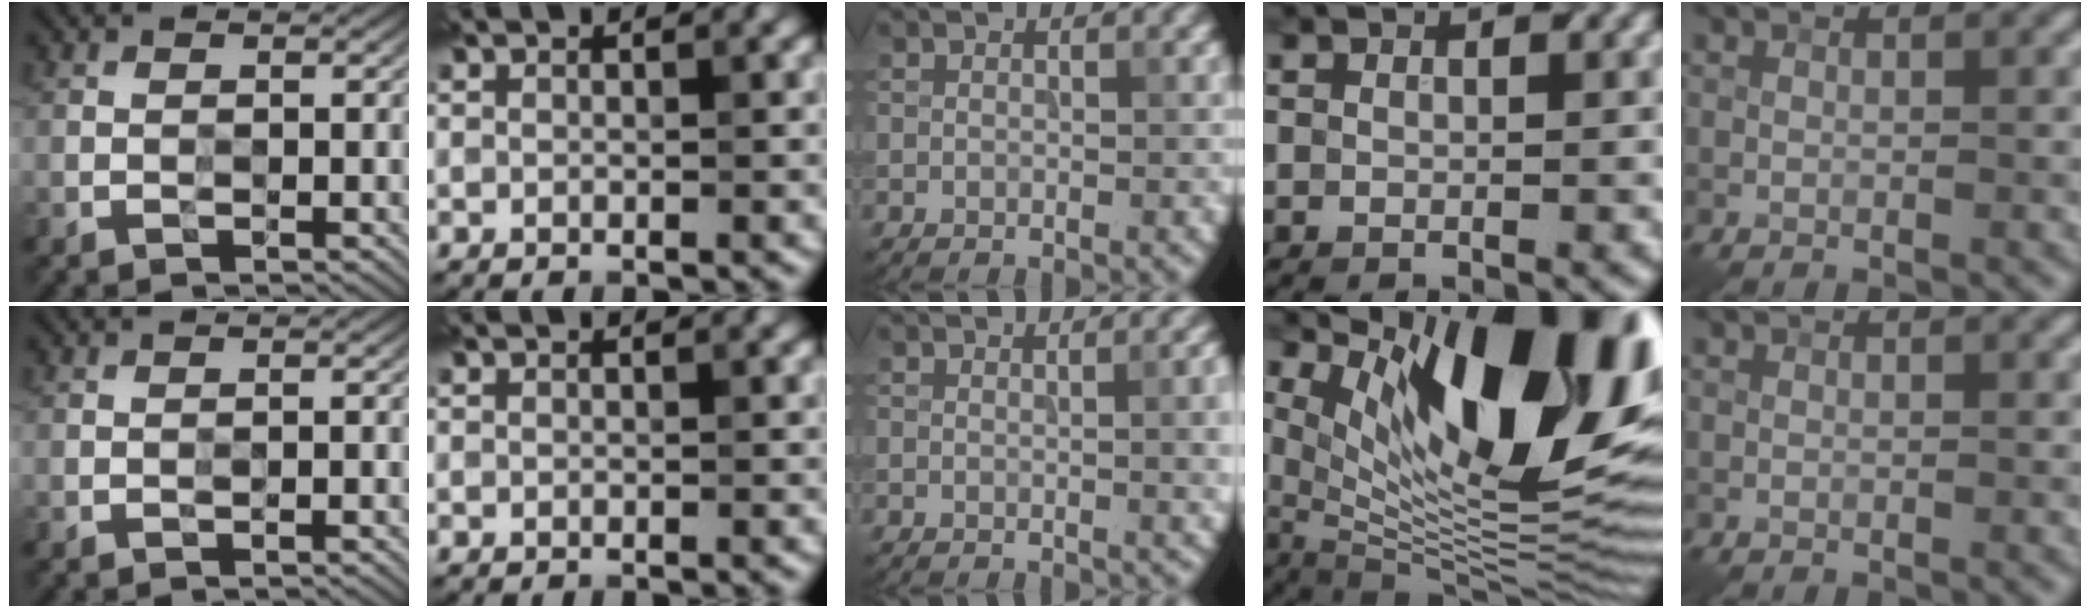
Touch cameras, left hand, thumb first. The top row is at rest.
{"thumb": {"total": 0.6, "force": [-0.3, 0.0, 0.5], "torque": [-0.008, 0.002, -0.006]}, "middle": {"total": 2.9, "force": [-0.2, 1.3, 2.6], "torque": [-0.032, -0.007, -0.002]}, "ring": {"total": 15.9, "force": [6.6, 5.3, 13.4], "torque": [-0.199, 0.005, 0.121]}}